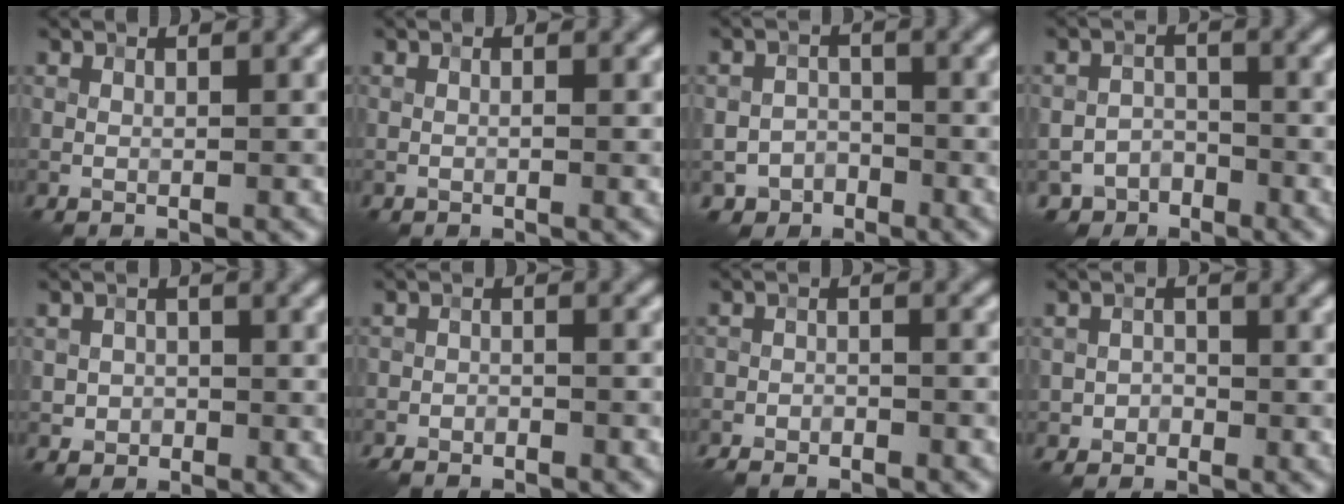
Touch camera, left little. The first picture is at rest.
{"total": 0.0}
{"total": 3.5, "force": [-2.4, 2.5, 0.2], "torque": [0.012, 0.002, -0.042]}
{"total": 4.3, "force": [-3.4, 2.7, 0.3], "torque": [0.015, 0.002, -0.054]}
{"total": 1.5, "force": [-0.6, 1.4, 0.1], "torque": [0.008, -0.002, -0.014]}
{"total": 3.1, "force": [-3.0, 0.8, 0.5], "torque": [-0.010, 0.006, -0.052]}
{"total": 3.5, "force": [-3.3, 1.0, 0.6], "torque": [-0.009, 0.006, -0.057]}
{"total": 1.4, "force": [-0.8, 1.1, 0.0], "torque": [0.010, 0.003, -0.019]}